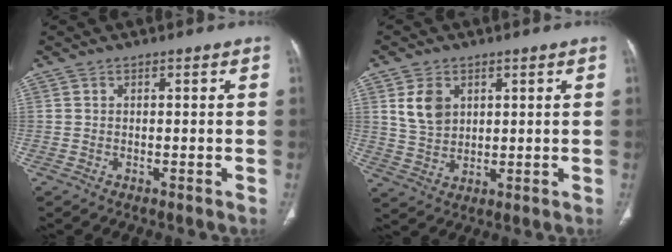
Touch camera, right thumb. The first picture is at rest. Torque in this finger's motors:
{"motor_torque": [-0.42, 0.47, -0.05, 0.08, 0.03]}